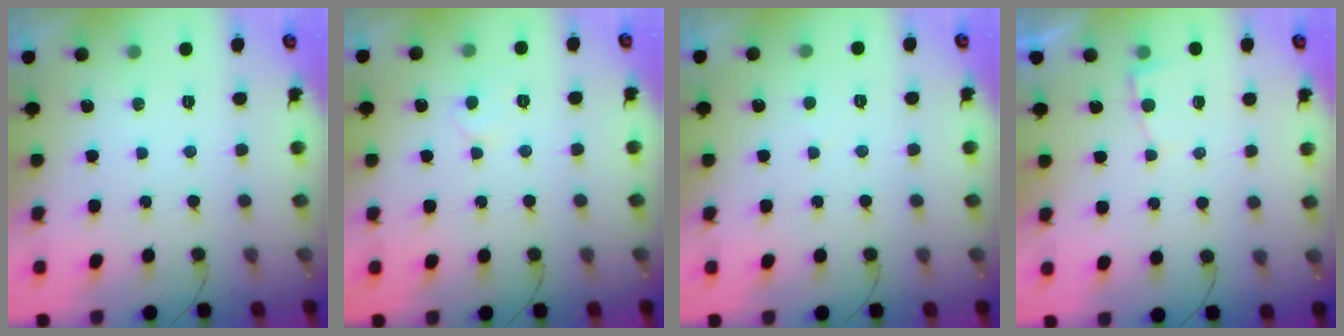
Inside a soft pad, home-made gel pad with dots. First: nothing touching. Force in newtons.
{"total": 4.5, "press": 4.4, "slide": 0.4}
{"total": 2.6, "press": 2.6, "slide": 0.1}
{"total": 2.1, "press": 2.1, "slide": 0.3}